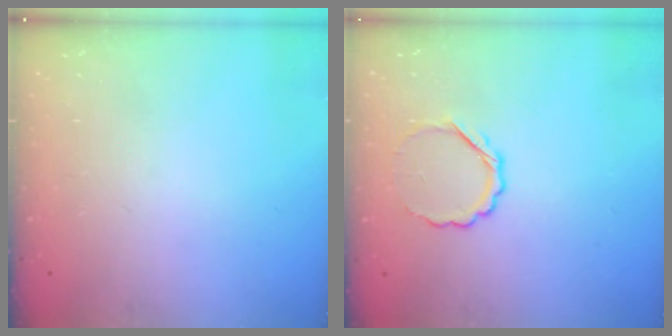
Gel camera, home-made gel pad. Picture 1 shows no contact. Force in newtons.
{"total": 4.7, "press": 4.5, "slide": 1.1}